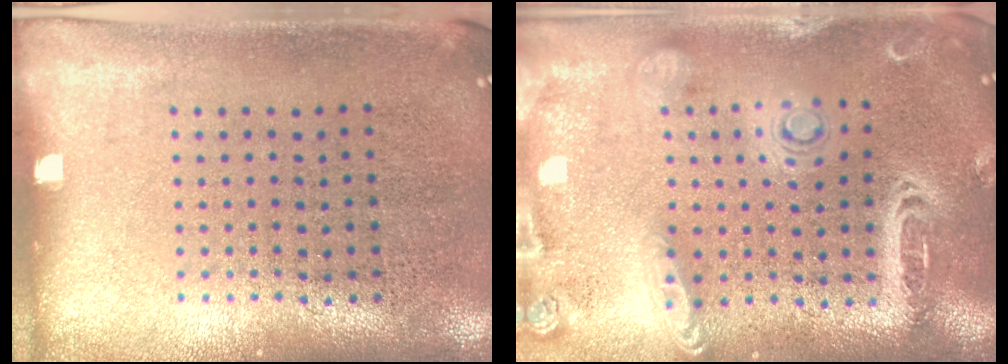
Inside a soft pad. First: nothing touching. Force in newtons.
{"total": 2.7, "press": 2.3, "slide": 1.4}